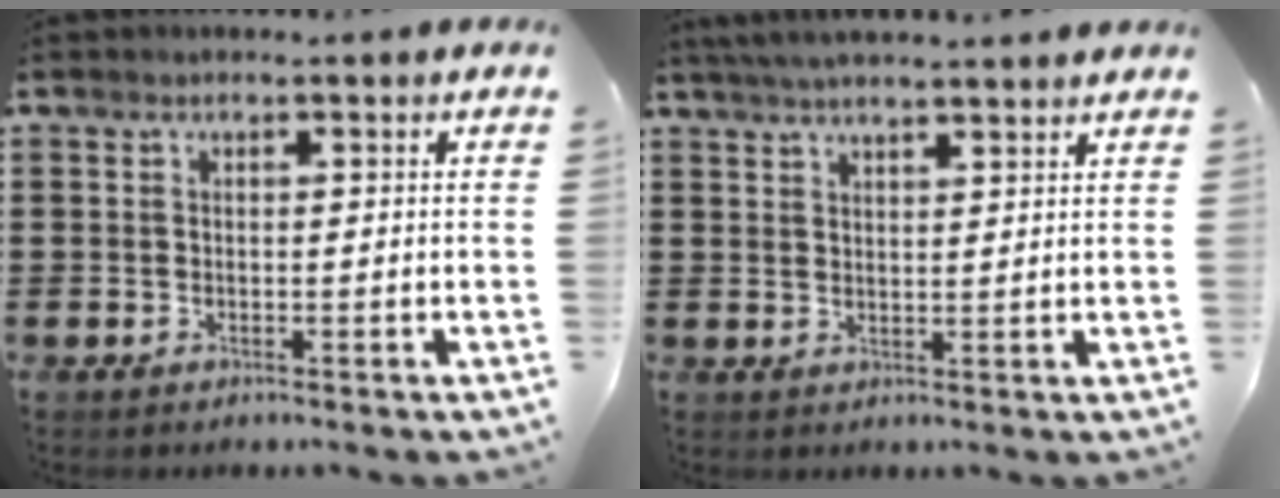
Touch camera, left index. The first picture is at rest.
{"total": 3.6, "force": [3.4, -0.4, 1.1], "torque": [-0.032, -0.005, 0.062]}